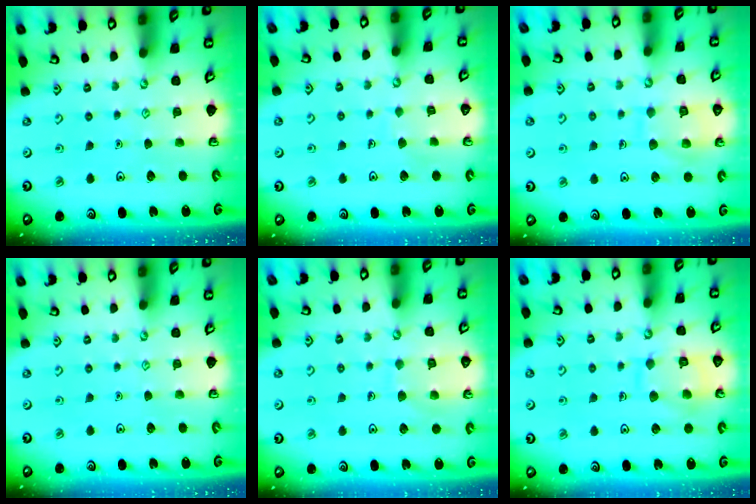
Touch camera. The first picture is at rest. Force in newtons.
{"total": 3.8, "press": 3.8, "slide": 0.3}
{"total": 9.4, "press": 9.4, "slide": 0.9}
{"total": 0.0}
{"total": 7.9, "press": 7.9, "slide": 0.4}
{"total": 10.9, "press": 10.9, "slide": 0.5}